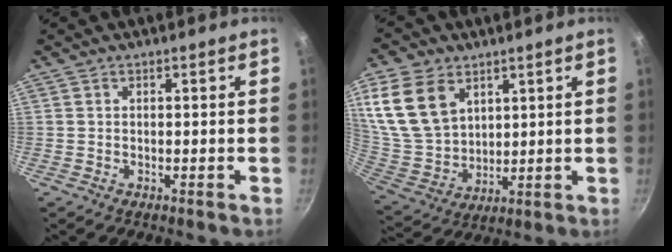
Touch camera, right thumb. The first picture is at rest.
{"total": 16.6, "force": [7.2, 11.5, 9.5], "torque": [-0.185, -0.028, 0.158]}